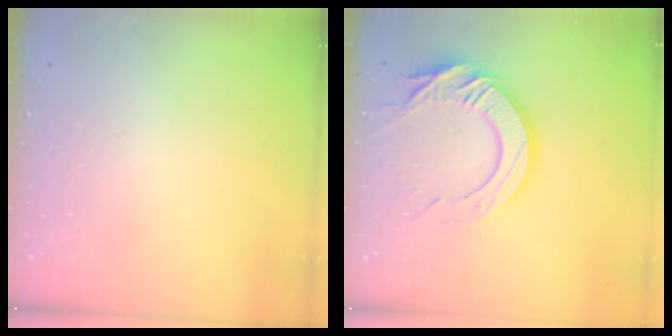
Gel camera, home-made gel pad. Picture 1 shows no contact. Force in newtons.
{"total": 16.4, "press": 16.4, "slide": 1.2}